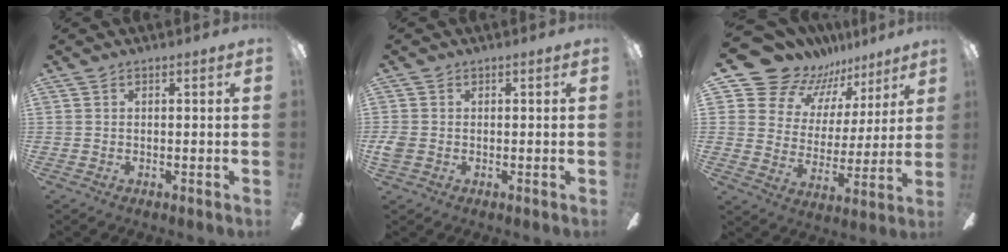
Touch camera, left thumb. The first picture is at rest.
{"total": 2.5, "force": [-0.5, 2.0, 1.4], "torque": [-0.029, 0.004, -0.009]}
{"total": 15.0, "force": [12.6, 7.8, 2.0], "torque": [-0.068, -0.107, 0.236]}